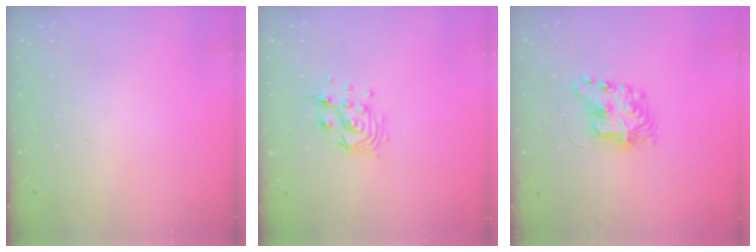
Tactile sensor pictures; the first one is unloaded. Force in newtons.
{"total": 9.5, "press": 9.4, "slide": 0.8}
{"total": 8.4, "press": 8.4, "slide": 0.2}